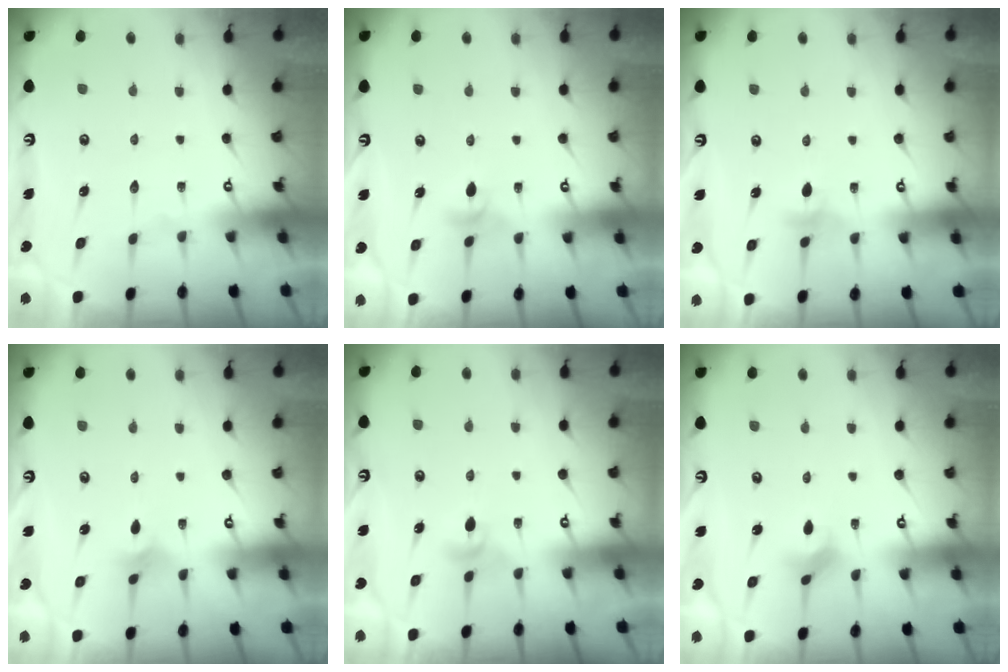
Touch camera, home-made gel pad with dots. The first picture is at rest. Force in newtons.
{"total": 3.5, "press": 3.4, "slide": 0.6}
{"total": 4.0, "press": 3.9, "slide": 0.6}
{"total": 2.0, "press": 1.9, "slide": 0.5}
{"total": 4.6, "press": 4.5, "slide": 0.4}
{"total": 4.4, "press": 4.3, "slide": 0.8}